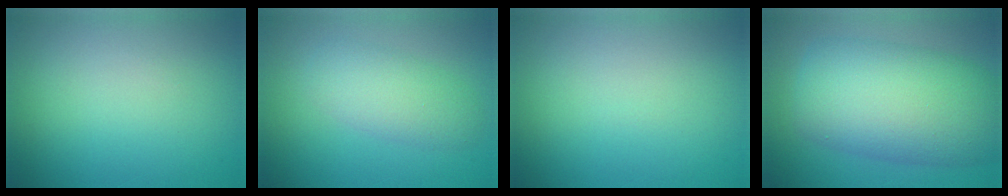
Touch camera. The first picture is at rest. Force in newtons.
{"total": 3.2, "press": 3.2, "slide": 0.1}
{"total": 0.0}
{"total": 11.0, "press": 11.0, "slide": 0.3}